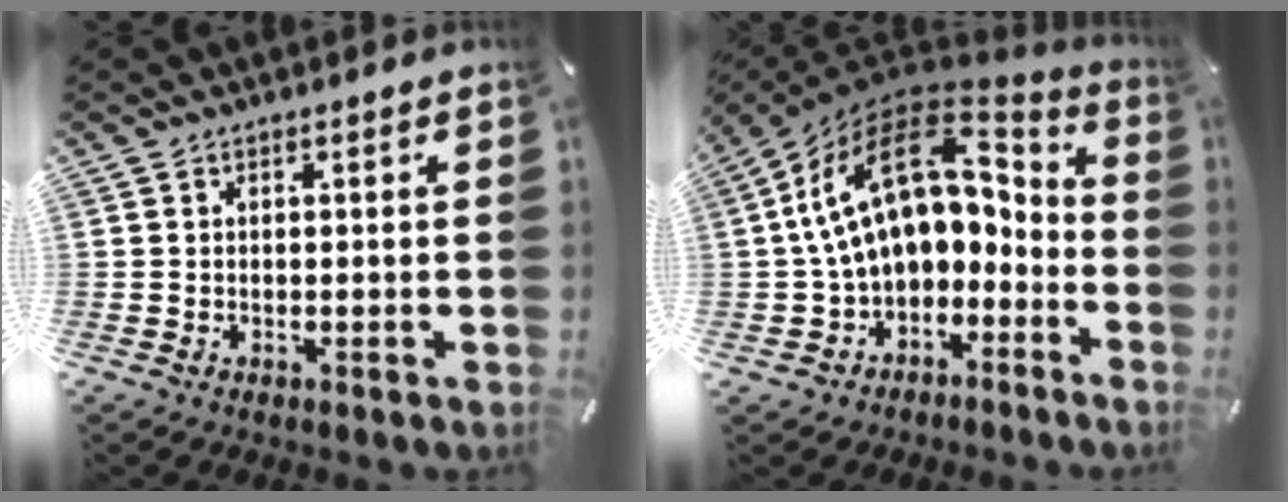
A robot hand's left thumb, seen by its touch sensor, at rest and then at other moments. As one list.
[{"total": 18.6, "force": [3.7, 12.1, 13.6], "torque": [-0.243, -0.017, 0.069]}]